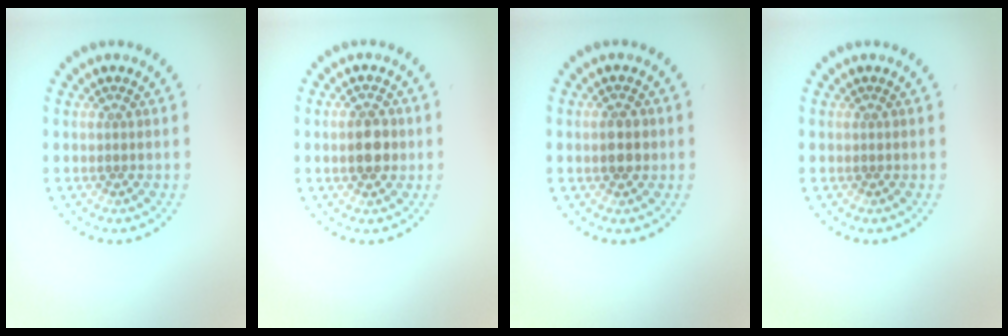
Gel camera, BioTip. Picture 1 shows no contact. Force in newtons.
{"total": 2.9, "press": 2.9, "slide": 0.0}
{"total": 2.4, "press": 2.4, "slide": 0.1}
{"total": 0.0}